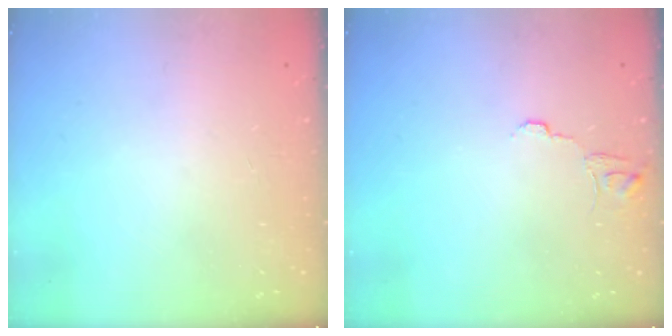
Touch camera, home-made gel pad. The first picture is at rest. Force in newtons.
{"total": 6.6, "press": 6.6, "slide": 0.4}